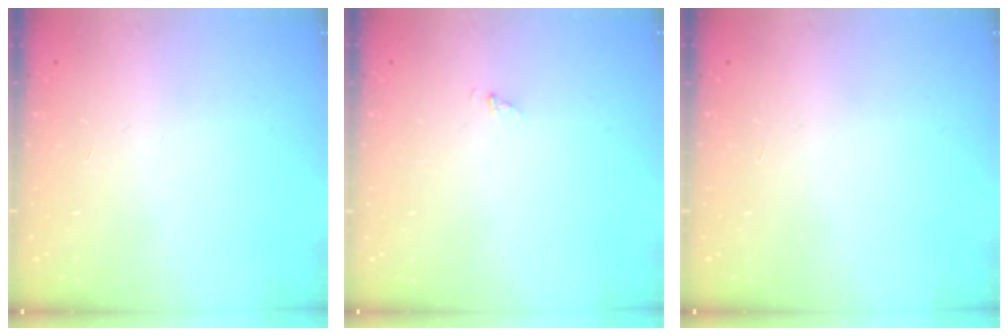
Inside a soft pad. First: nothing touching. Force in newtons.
{"total": 0.7, "press": 0.7, "slide": 0.0}
{"total": 0.0}